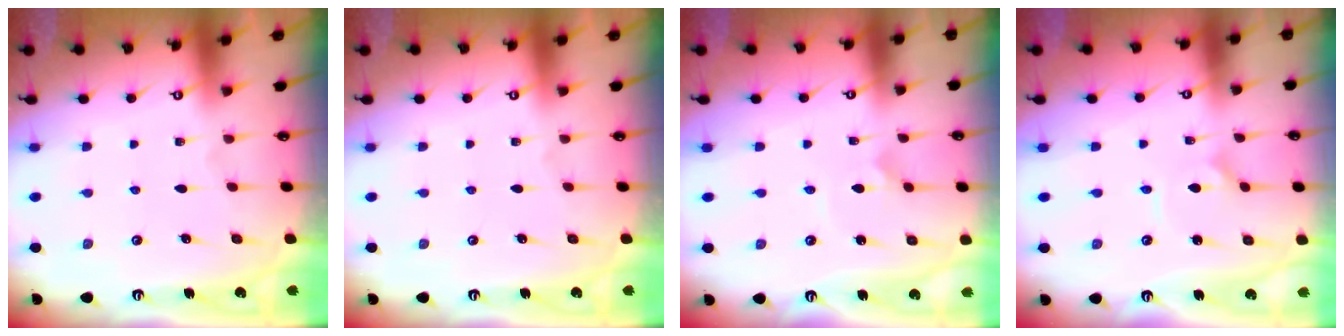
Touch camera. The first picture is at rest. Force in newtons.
{"total": 0.0}
{"total": 2.5, "press": 2.5, "slide": 0.2}
{"total": 2.5, "press": 2.5, "slide": 0.3}